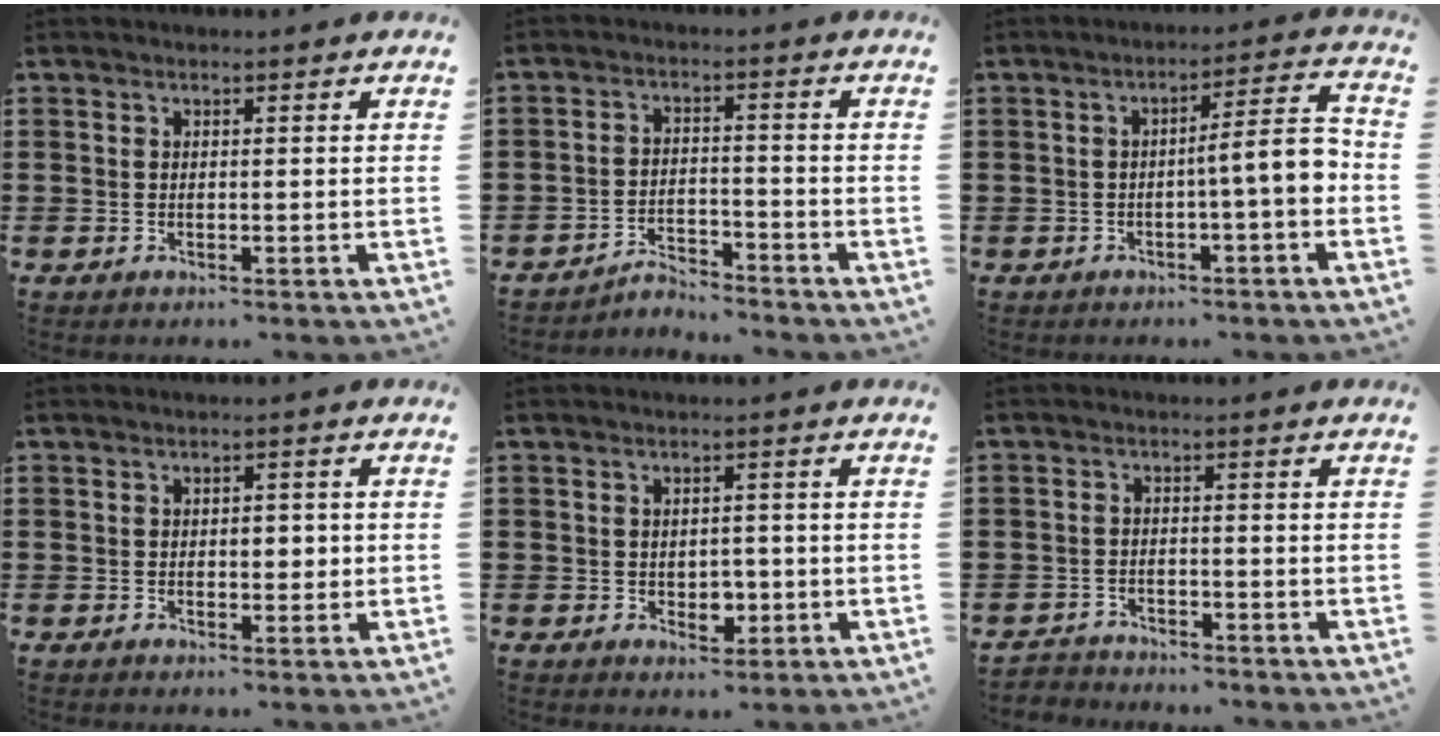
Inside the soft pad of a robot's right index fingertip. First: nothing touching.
{"total": 3.6, "force": [-3.5, 0.4, 0.2], "torque": [-0.011, 0.004, -0.075]}
{"total": 7.3, "force": [-0.8, 1.0, 7.2], "torque": [-0.112, -0.003, -0.020]}
{"total": 2.4, "force": [0.0, 1.4, 2.0], "torque": [-0.031, 0.002, -0.003]}
{"total": 2.7, "force": [-0.3, 2.0, 1.8], "torque": [-0.031, 0.002, -0.010]}
{"total": 2.1, "force": [-2.0, 0.5, -0.3], "torque": [-0.002, 0.003, -0.047]}